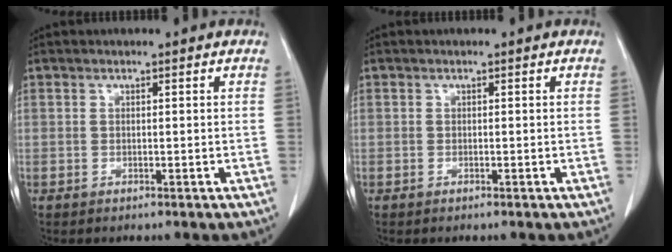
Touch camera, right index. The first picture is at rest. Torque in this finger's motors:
{"motor_torque": [0.11, -0.08, 0.08, 0.01]}